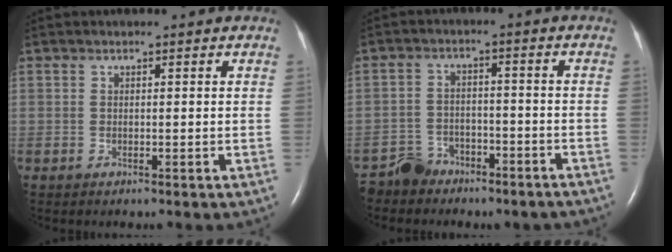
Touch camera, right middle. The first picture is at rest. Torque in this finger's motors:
{"motor_torque": [-0.24, -0.30, 0.06, 0.02]}